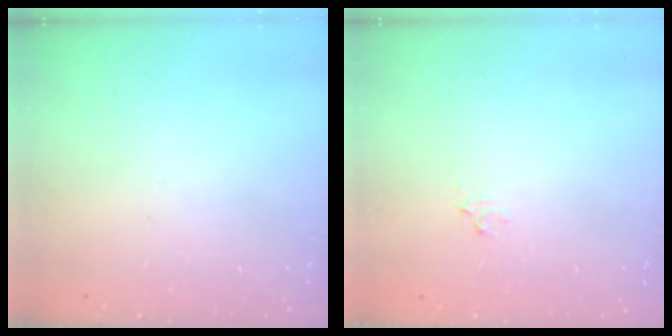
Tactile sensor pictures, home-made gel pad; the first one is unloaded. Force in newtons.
{"total": 2.3, "press": 2.3, "slide": 0.2}